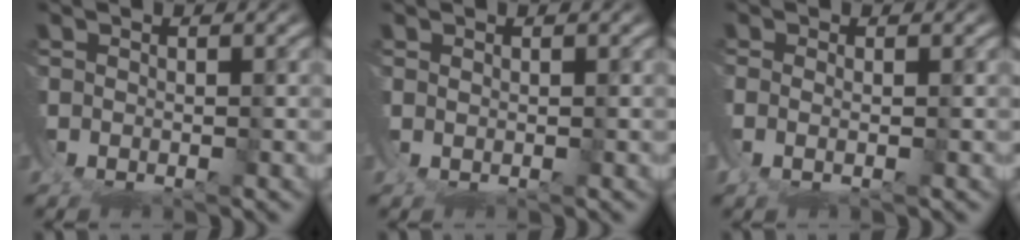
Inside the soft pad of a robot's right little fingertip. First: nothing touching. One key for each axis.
{"total": 0.5, "fx": 0.4, "fy": -0.3, "fz": 0.2, "tx": 0.001, "ty": 0.000, "tz": 0.009}
{"total": 1.2, "fx": -0.3, "fy": 0.3, "fz": 1.2, "tx": -0.029, "ty": -0.008, "tz": -0.003}